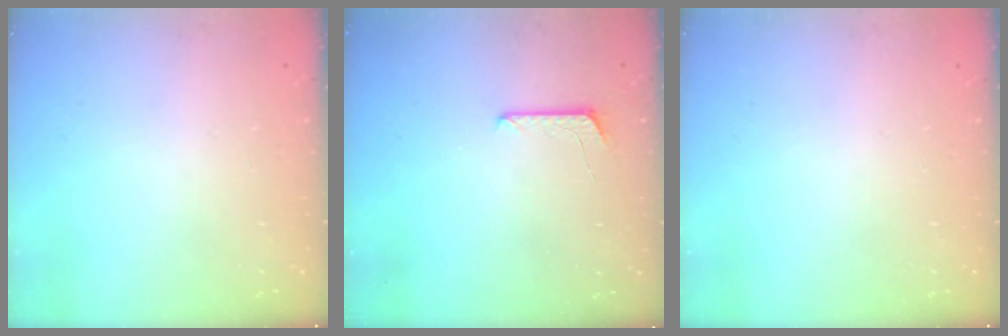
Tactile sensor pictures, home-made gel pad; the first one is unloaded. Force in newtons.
{"total": 6.1, "press": 6.1, "slide": 0.5}
{"total": 0.0}